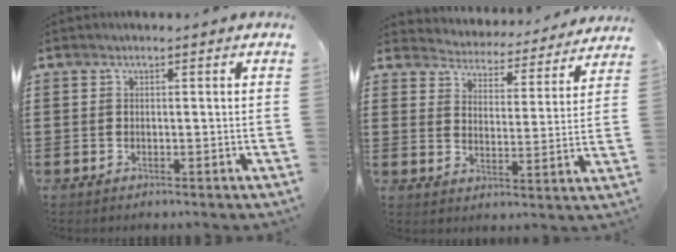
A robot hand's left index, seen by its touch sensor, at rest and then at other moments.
{"total": 4.4, "force": [4.4, 0.1, -0.4], "torque": [-0.023, -0.040, 0.072]}